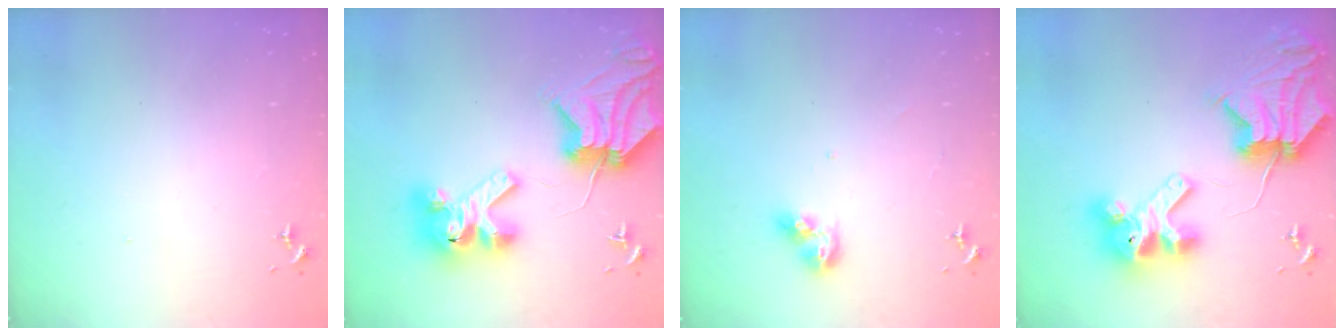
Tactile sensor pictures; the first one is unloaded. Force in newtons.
{"total": 14.6, "press": 14.5, "slide": 1.6}
{"total": 8.2, "press": 8.2, "slide": 0.5}
{"total": 12.4, "press": 12.3, "slide": 1.6}